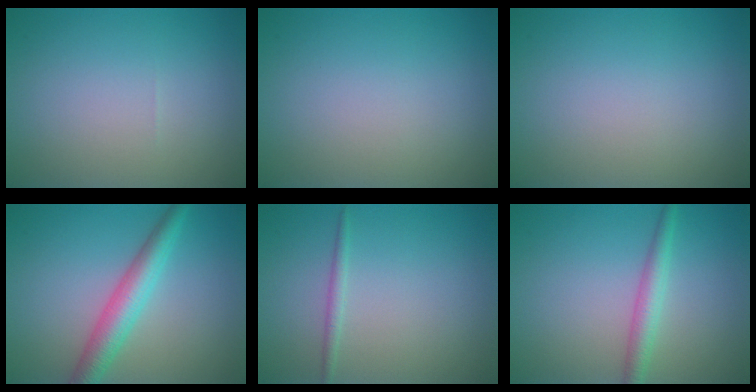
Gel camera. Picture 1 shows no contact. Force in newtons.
{"total": 0.0}
{"total": 0.0}
{"total": 4.2, "press": 4.2, "slide": 0.1}
{"total": 1.0, "press": 1.0, "slide": 0.0}
{"total": 2.4, "press": 2.4, "slide": 0.0}